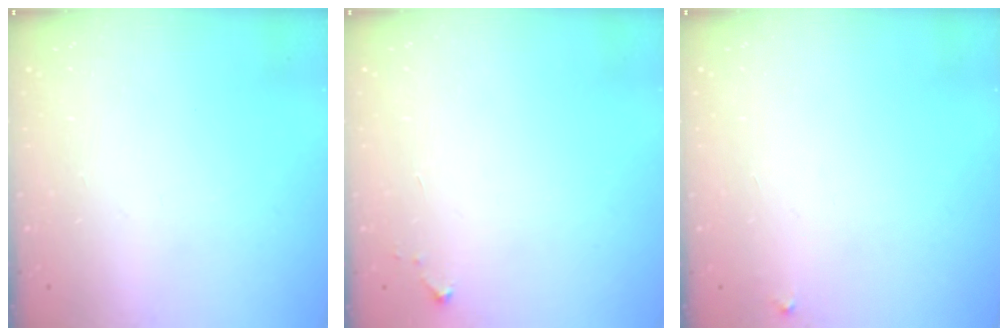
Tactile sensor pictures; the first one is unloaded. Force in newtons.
{"total": 2.6, "press": 2.6, "slide": 0.4}
{"total": 2.3, "press": 2.3, "slide": 0.2}